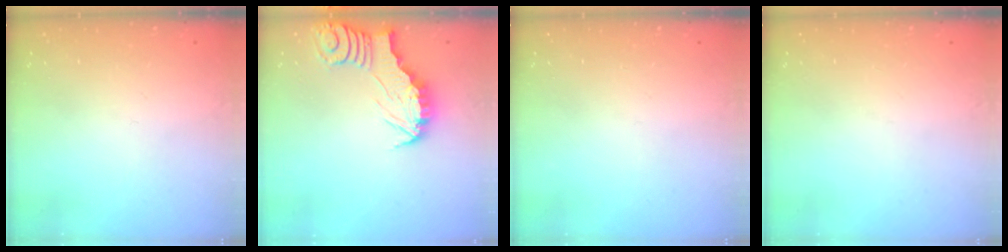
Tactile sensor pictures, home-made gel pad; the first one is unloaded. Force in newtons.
{"total": 2.7, "press": 2.7, "slide": 0.2}
{"total": 0.0}
{"total": 0.0}